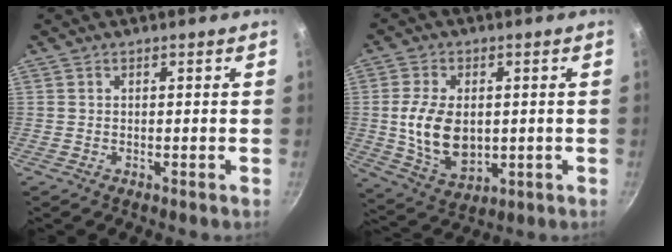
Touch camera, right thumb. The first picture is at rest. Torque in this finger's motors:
{"motor_torque": [-0.76, 0.87, 1.49, 0.20, 0.11]}